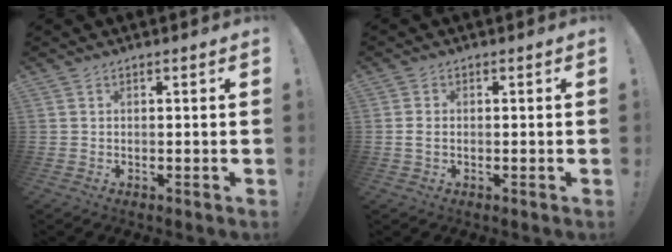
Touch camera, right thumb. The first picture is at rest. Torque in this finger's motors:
{"motor_torque": [-0.12, 0.16, 0.05, 0.28, 0.06]}